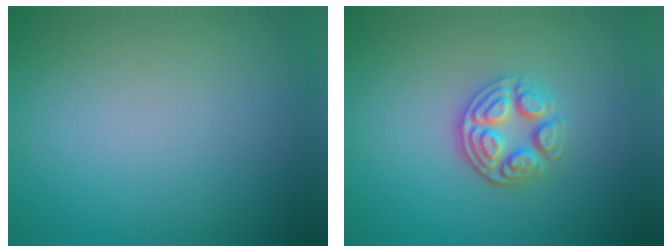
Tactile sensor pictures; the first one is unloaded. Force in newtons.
{"total": 3.5, "press": 3.0, "slide": 1.9}